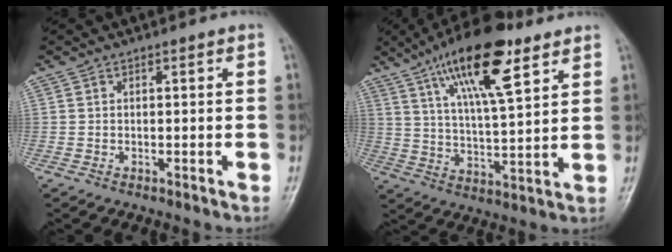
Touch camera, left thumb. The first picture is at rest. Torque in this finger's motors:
{"motor_torque": [0.48, 0.68, 1.56, -1.22, 0.44]}